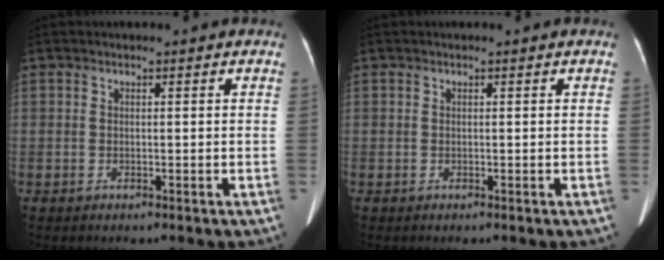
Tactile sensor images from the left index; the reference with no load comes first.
{"total": 0.0}